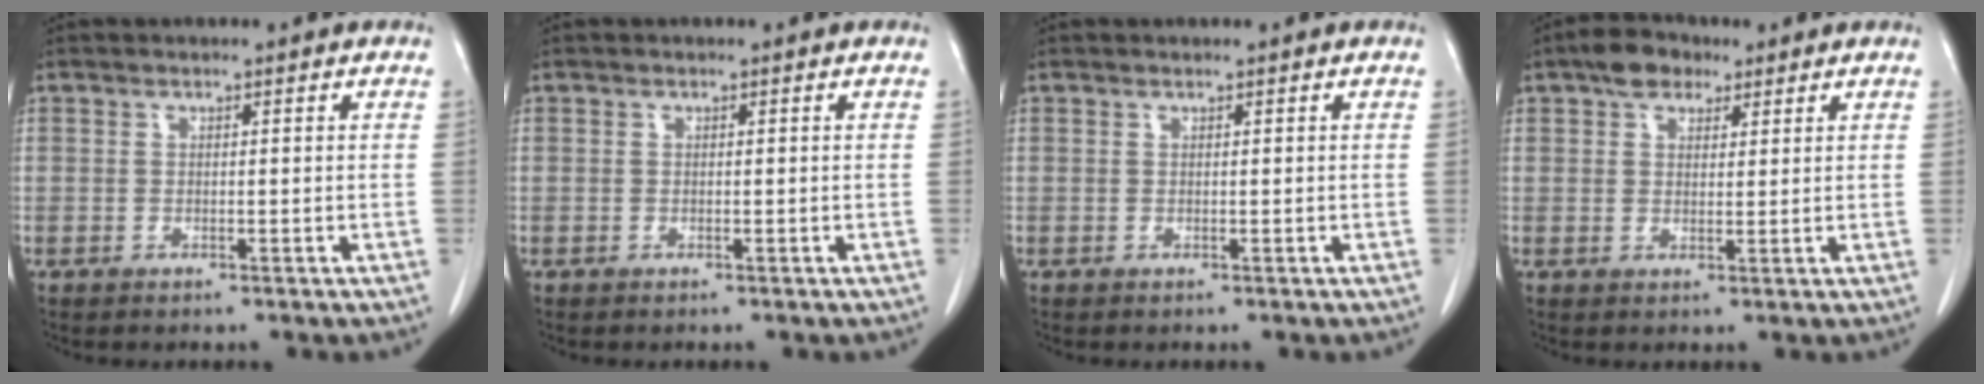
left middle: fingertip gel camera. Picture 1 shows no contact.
{"total": 0.0}
{"total": 0.0}
{"total": 4.6, "force": [2.9, 2.8, 2.2], "torque": [-0.040, 0.016, 0.051]}